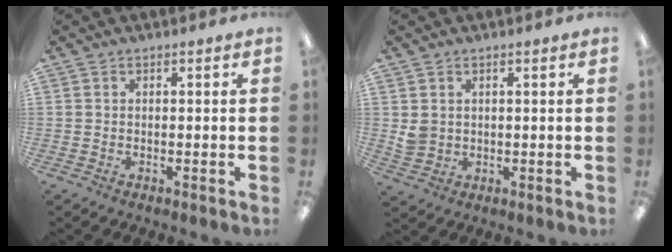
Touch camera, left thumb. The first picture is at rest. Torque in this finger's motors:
{"motor_torque": [0.28, 0.42, 0.44, -0.44, 0.00]}